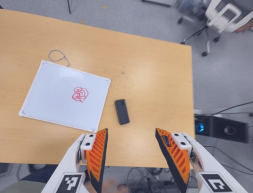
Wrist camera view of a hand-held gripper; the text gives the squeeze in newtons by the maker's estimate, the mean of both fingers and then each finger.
{"total": 0.0}